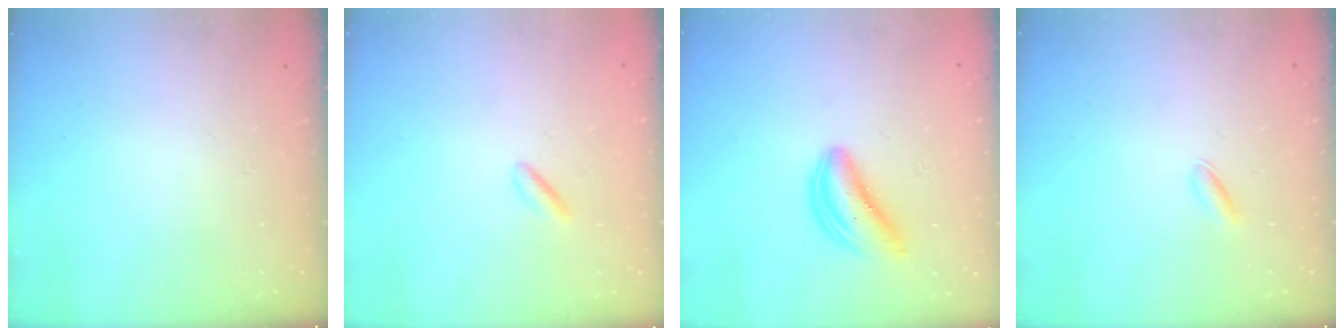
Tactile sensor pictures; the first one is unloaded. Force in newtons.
{"total": 2.3, "press": 2.1, "slide": 1.0}
{"total": 5.1, "press": 5.0, "slide": 1.0}
{"total": 2.1, "press": 2.1, "slide": 0.6}